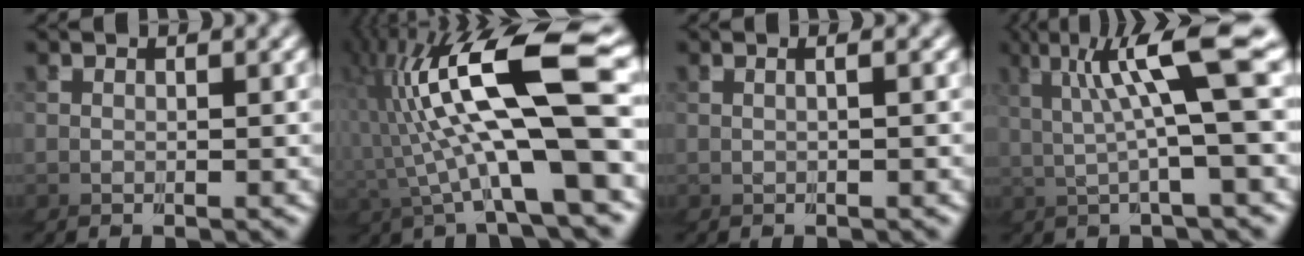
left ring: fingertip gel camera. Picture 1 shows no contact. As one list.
[{"total": 10.1, "force": [2.4, 2.6, 9.4], "torque": [-0.181, 0.034, 0.031]}, {"total": 1.6, "force": [-0.6, -1.5, 0.2], "torque": [-0.017, 0.007, -0.005]}, {"total": 4.7, "force": [1.7, -1.5, 4.2], "torque": [-0.067, 0.037, 0.019]}]